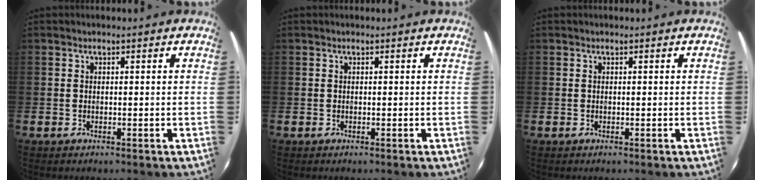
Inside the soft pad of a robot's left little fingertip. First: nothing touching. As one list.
[{"total": 0.0}, {"total": 0.0}]